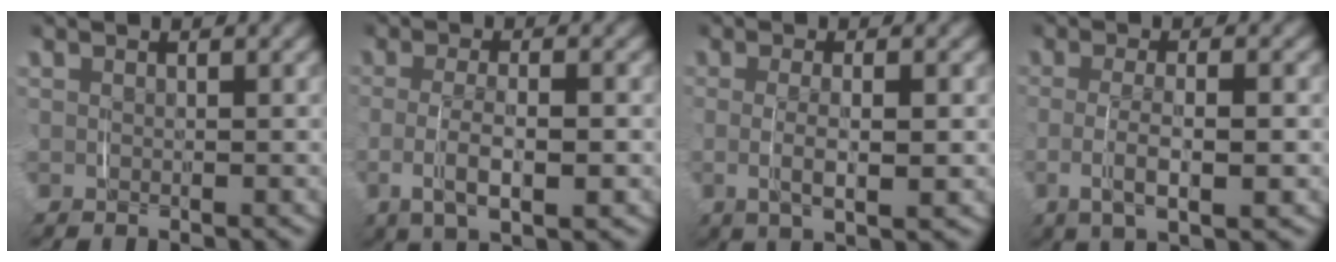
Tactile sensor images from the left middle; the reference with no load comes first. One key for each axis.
{"total": 4.3, "fx": -0.9, "fy": 1.6, "fz": 3.9, "tx": -0.073, "ty": -0.003, "tz": -0.014}
{"total": 3.3, "fx": -0.3, "fy": 0.9, "fz": 3.2, "tx": -0.063, "ty": -0.009, "tz": 0.001}
{"total": 3.9, "fx": -0.8, "fy": 1.2, "fz": 3.7, "tx": -0.072, "ty": -0.005, "tz": -0.011}